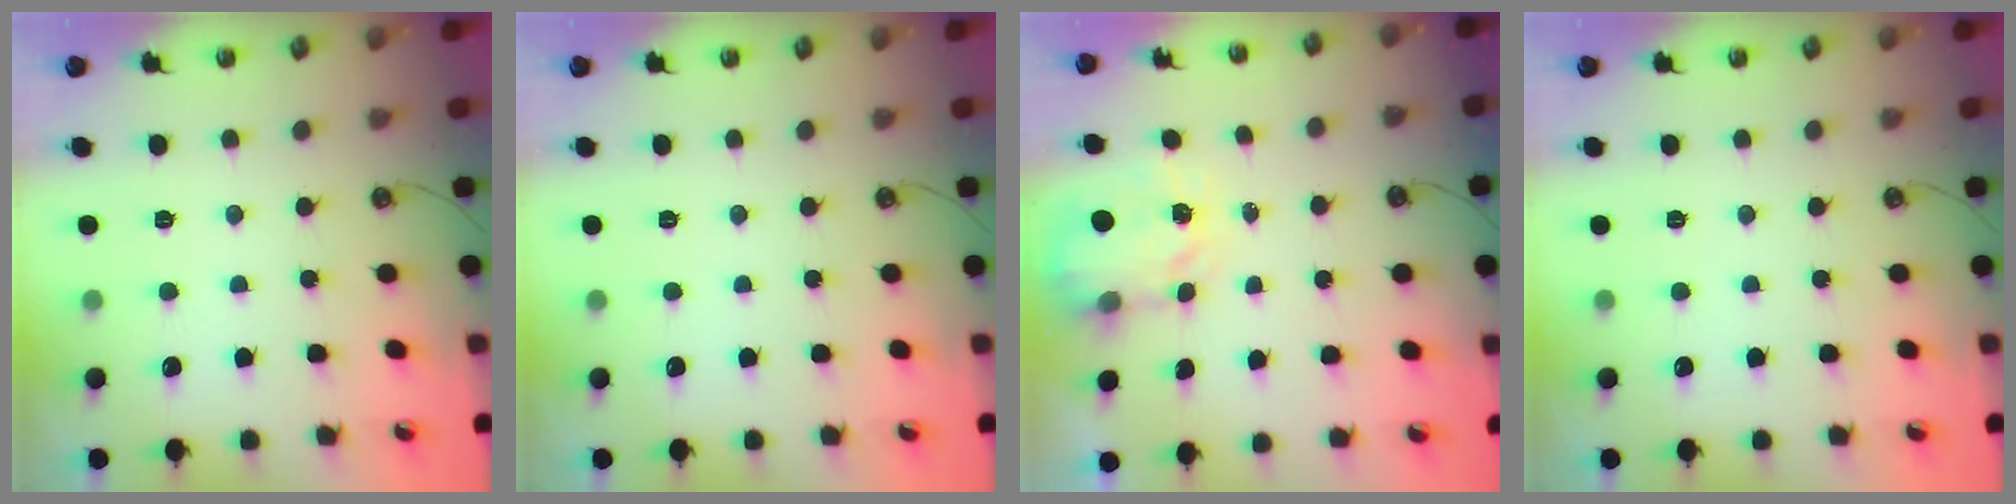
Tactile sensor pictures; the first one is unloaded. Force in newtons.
{"total": 0.0}
{"total": 4.0, "press": 3.9, "slide": 0.6}
{"total": 0.0}